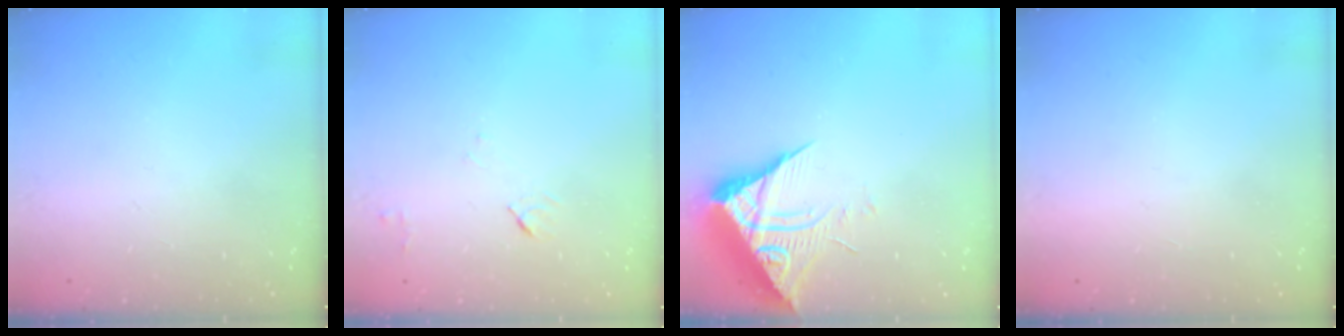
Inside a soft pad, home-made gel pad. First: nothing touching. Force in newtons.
{"total": 4.6, "press": 4.5, "slide": 0.6}
{"total": 8.8, "press": 8.7, "slide": 0.9}
{"total": 1.5, "press": 1.5, "slide": 0.1}